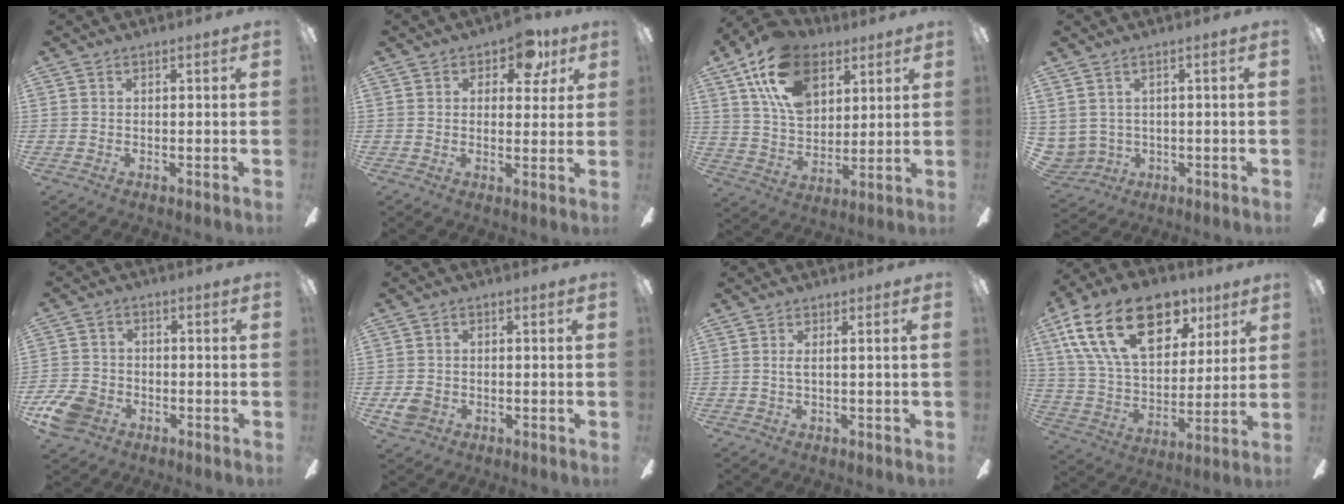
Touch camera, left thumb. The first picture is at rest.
{"total": 7.8, "force": [4.3, 4.6, 4.6], "torque": [-0.045, -0.014, 0.070]}
{"total": 18.6, "force": [9.7, 11.4, 11.1], "torque": [-0.216, -0.021, 0.178]}
{"total": 3.3, "force": [1.2, 3.0, 0.5], "torque": [-0.030, -0.007, 0.023]}
{"total": 8.7, "force": [-4.4, 6.3, 4.2], "torque": [-0.097, 0.031, -0.082]}
{"total": 4.3, "force": [-1.7, 3.4, 2.0], "torque": [-0.051, 0.007, -0.035]}
{"total": 1.8, "force": [0.2, -0.3, 1.7], "torque": [-0.036, -0.004, 0.003]}
{"total": 24.6, "force": [12.1, 14.4, 15.8], "torque": [-0.281, -0.044, 0.211]}